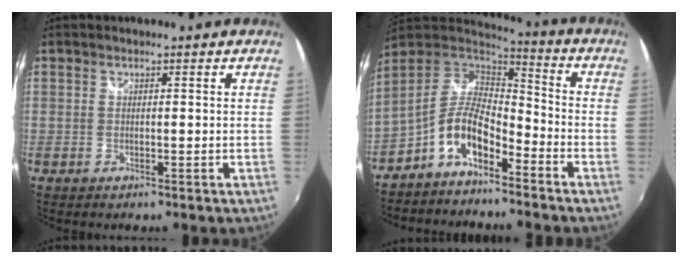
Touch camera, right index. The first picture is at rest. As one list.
[{"total": 10.5, "force": [-5.9, 4.4, 7.5], "torque": [-0.159, 0.014, -0.110]}]